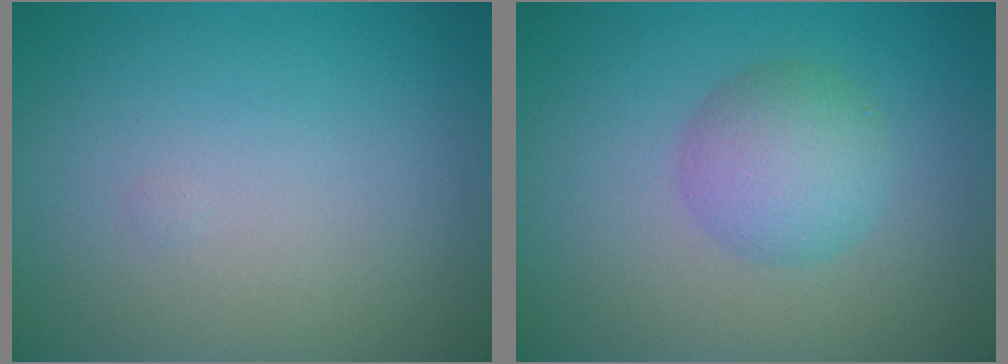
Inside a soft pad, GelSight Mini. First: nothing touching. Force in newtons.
{"total": 3.8, "press": 3.8, "slide": 0.0}